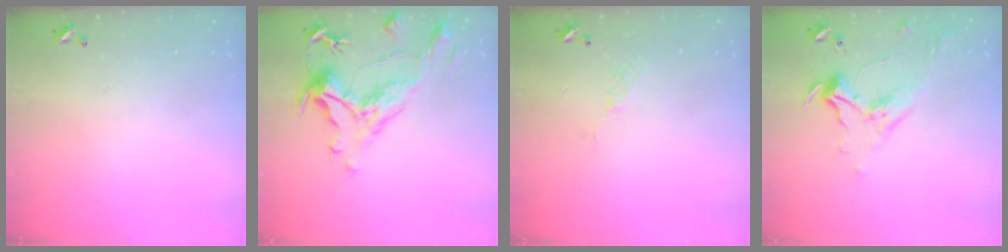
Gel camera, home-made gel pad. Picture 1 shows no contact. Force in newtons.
{"total": 1.6, "press": 0.6, "slide": 1.5}
{"total": 5.6, "press": 5.6, "slide": 0.7}
{"total": 1.8, "press": 1.7, "slide": 0.7}